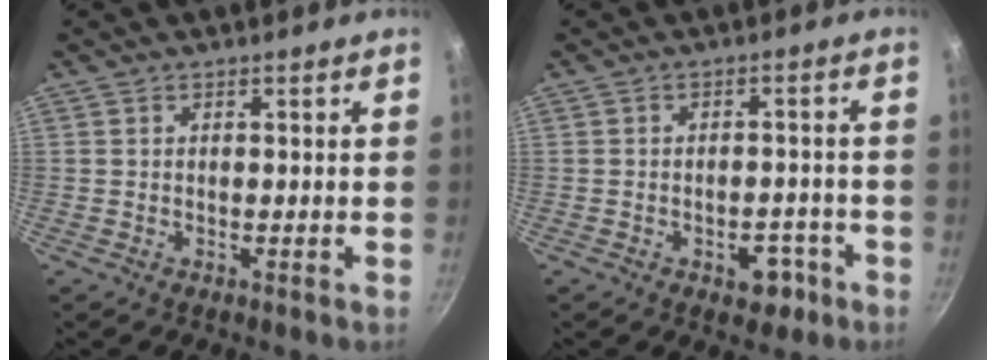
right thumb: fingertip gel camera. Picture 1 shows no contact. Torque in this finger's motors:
{"motor_torque": [0.69, 0.35, 0.53, -0.31, 0.04]}